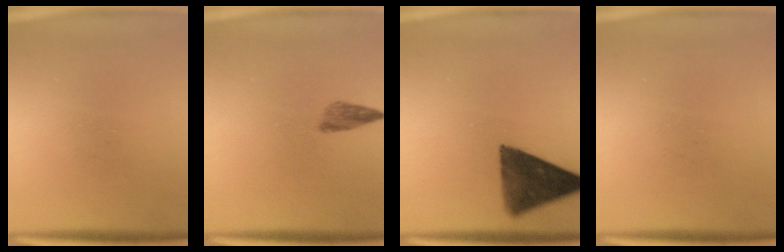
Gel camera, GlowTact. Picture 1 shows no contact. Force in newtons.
{"total": 2.1}
{"total": 11.6}
{"total": 0.0}